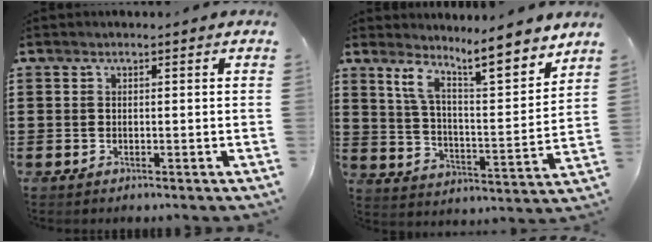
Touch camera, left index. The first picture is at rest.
{"total": 9.3, "force": [8.0, 0.6, 4.7], "torque": [-0.101, -0.053, 0.136]}